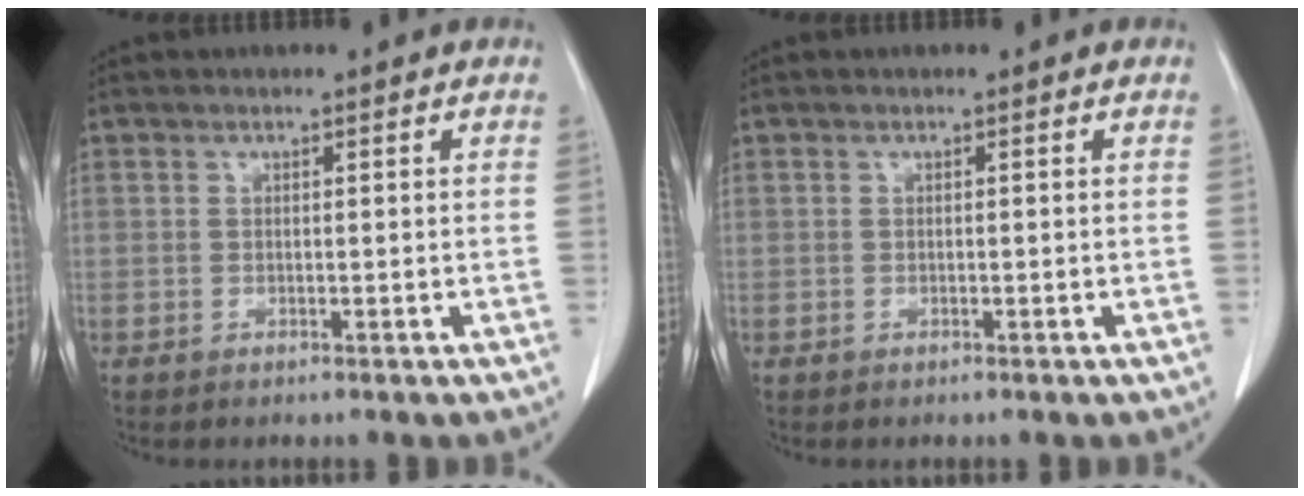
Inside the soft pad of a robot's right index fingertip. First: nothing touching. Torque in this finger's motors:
{"motor_torque": [0.00, 0.00, 0.01, 0.00]}